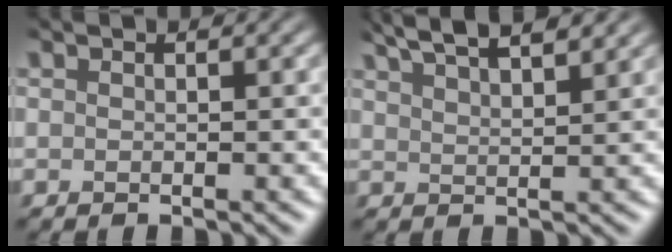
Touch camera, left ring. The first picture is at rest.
{"total": 7.1, "force": [5.4, 2.0, 4.1], "torque": [-0.043, 0.032, 0.053]}